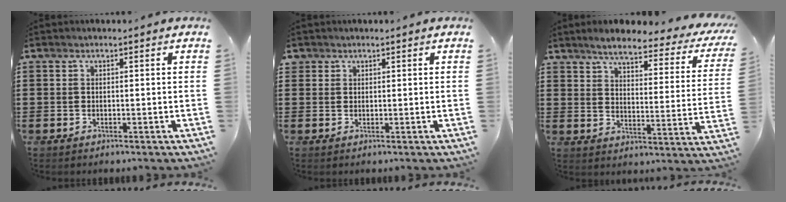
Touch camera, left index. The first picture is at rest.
{"total": 1.2, "force": [0.9, 0.7, 0.1], "torque": [-0.004, 0.004, 0.019]}
{"total": 5.6, "force": [4.8, 0.7, 2.7], "torque": [-0.067, -0.032, 0.076]}